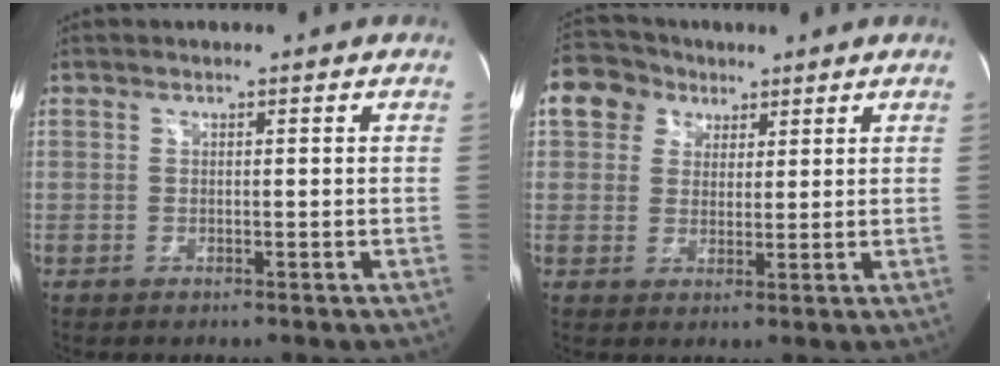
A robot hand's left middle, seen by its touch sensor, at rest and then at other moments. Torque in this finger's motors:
{"motor_torque": [0.21, -0.17, 0.09, 0.00]}